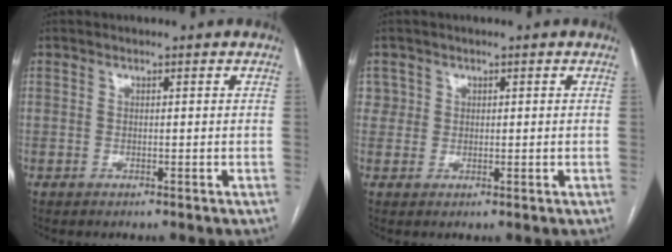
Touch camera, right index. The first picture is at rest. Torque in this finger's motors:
{"motor_torque": [-0.28, 0.23, -0.03, 0.00]}